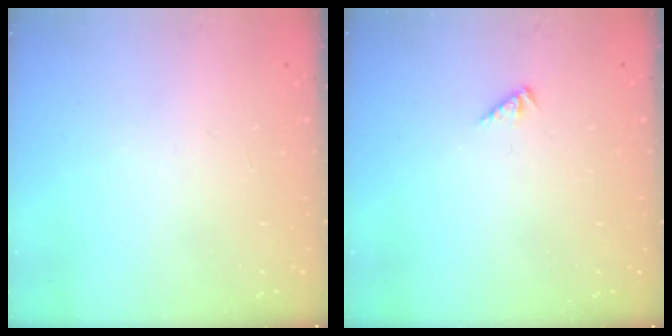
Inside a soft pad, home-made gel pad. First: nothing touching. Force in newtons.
{"total": 1.2, "press": 1.1, "slide": 0.3}